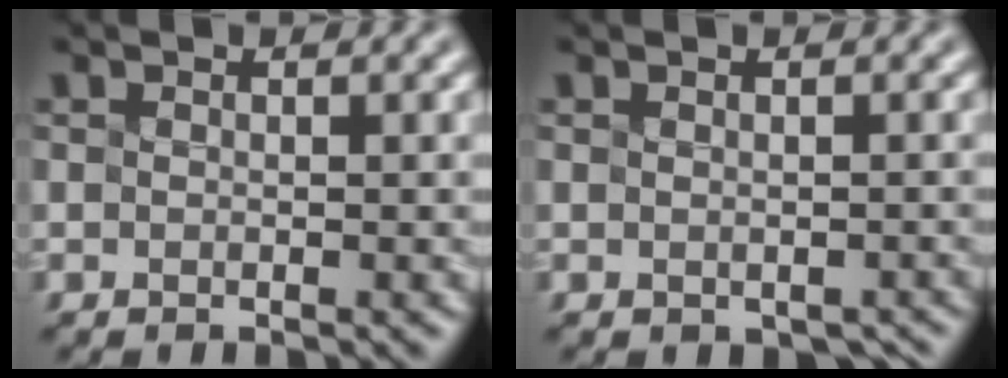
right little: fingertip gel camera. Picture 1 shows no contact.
{"total": 1.2, "force": [-0.5, 0.7, 0.7], "torque": [-0.013, -0.010, -0.002]}